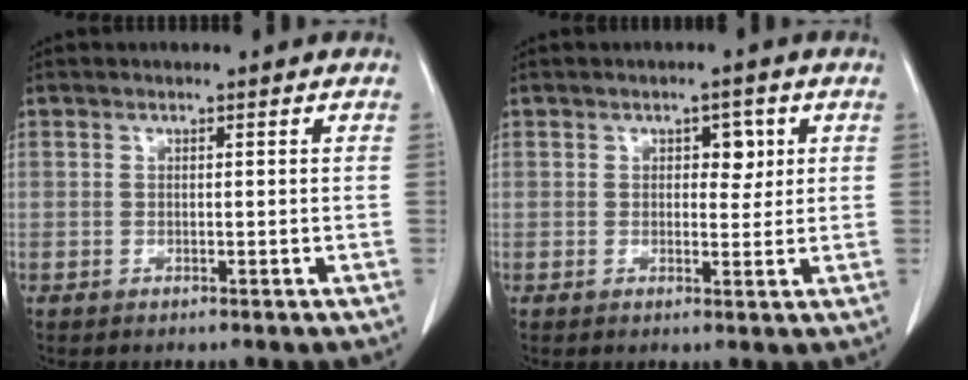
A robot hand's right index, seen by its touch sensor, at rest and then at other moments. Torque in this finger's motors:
{"motor_torque": [-0.11, 0.22, 0.07, -0.01]}